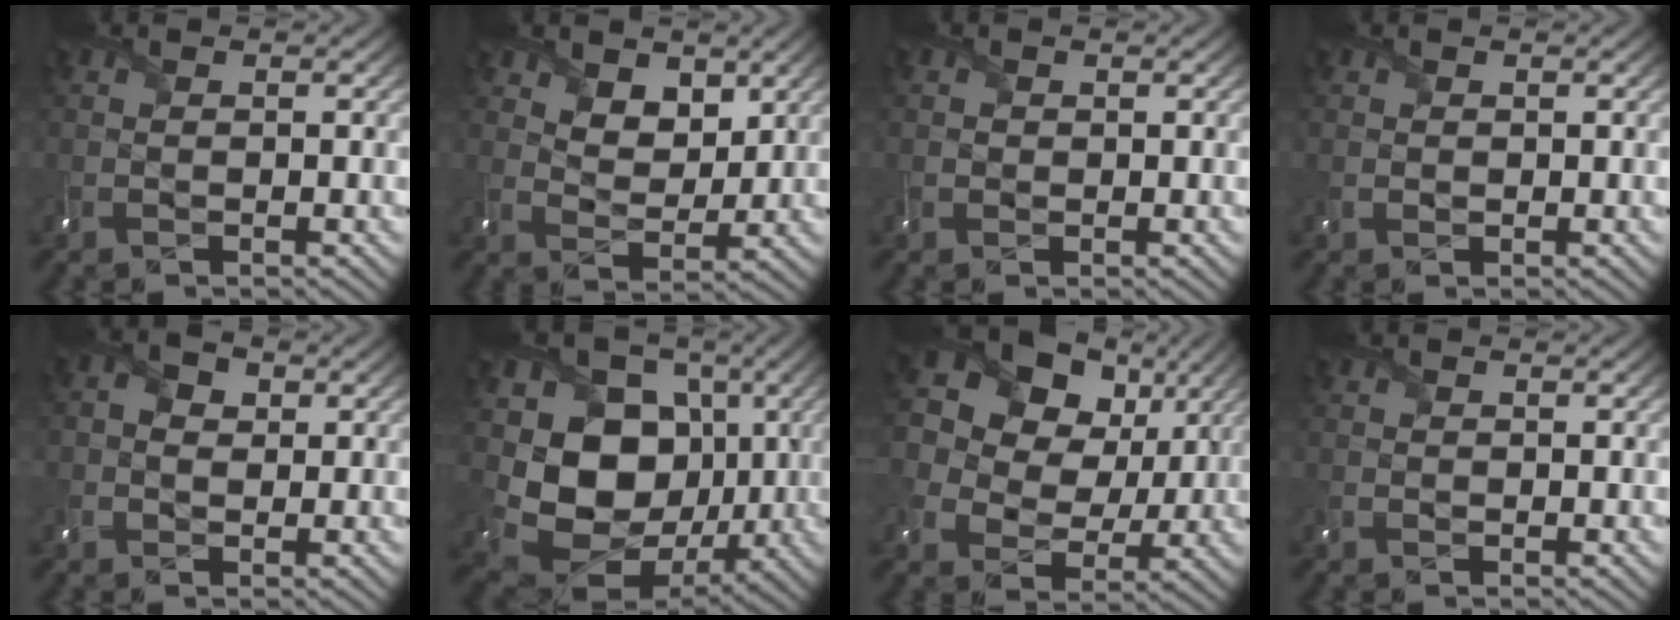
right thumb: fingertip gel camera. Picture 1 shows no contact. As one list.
[{"total": 5.6, "force": [3.3, 3.4, 2.9], "torque": [-0.061, -0.021, 0.058]}, {"total": 1.0, "force": [0.2, 1.0, 0.2], "torque": [-0.002, -0.003, 0.003]}, {"total": 1.0, "force": [0.5, 0.8, 0.2], "torque": [-0.005, 0.000, 0.010]}, {"total": 3.3, "force": [0.4, 2.6, 2.0], "torque": [-0.045, 0.008, 0.004]}, {"total": 13.6, "force": [0.3, 11.4, 7.4], "torque": [-0.154, -0.027, 0.004]}, {"total": 18.0, "force": [7.7, 13.8, 8.6], "torque": [-0.254, 0.069, 0.149]}, {"total": 0.8, "force": [0.1, 0.7, 0.2], "torque": [-0.004, -0.001, 0.002]}]